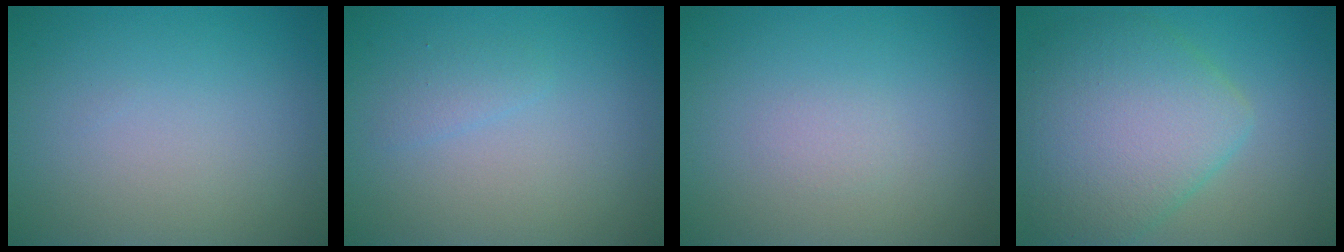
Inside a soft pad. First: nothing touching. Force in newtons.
{"total": 1.0, "press": 1.0, "slide": 0.0}
{"total": 0.6, "press": 0.6, "slide": 0.1}
{"total": 7.7, "press": 7.7, "slide": 0.2}